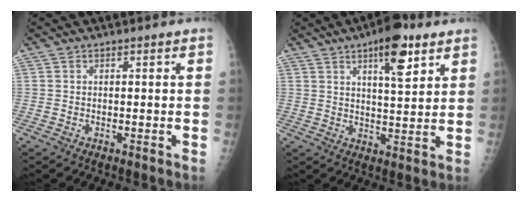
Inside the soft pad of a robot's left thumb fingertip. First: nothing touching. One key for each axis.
{"total": 9.7, "fx": 5.3, "fy": 3.3, "fz": 7.4, "tx": -0.095, "ty": -0.026, "tz": 0.077}